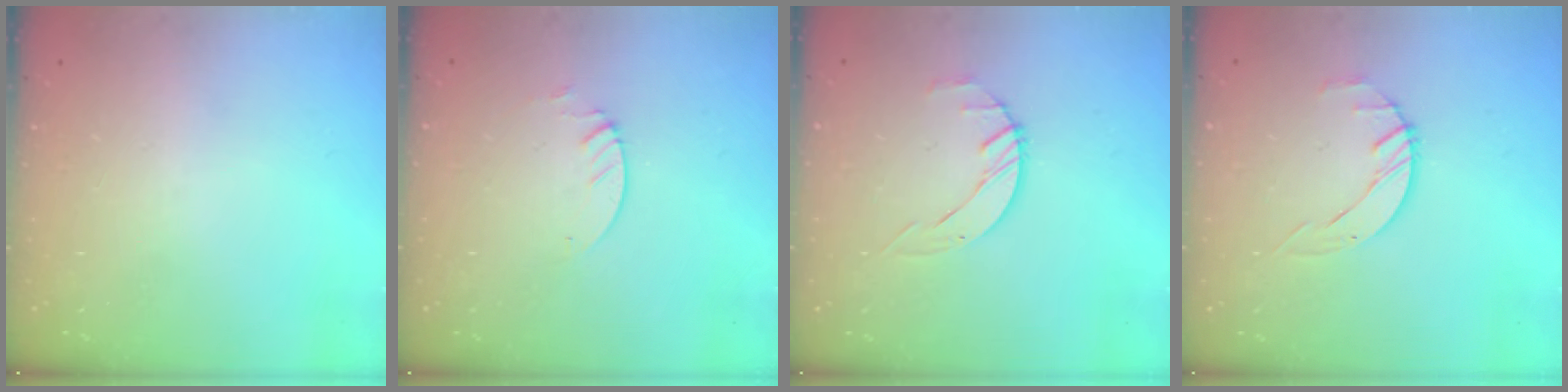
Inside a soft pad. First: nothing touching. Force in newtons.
{"total": 1.3, "press": 1.3, "slide": 0.1}
{"total": 2.0, "press": 2.0, "slide": 0.3}
{"total": 2.0, "press": 2.0, "slide": 0.3}